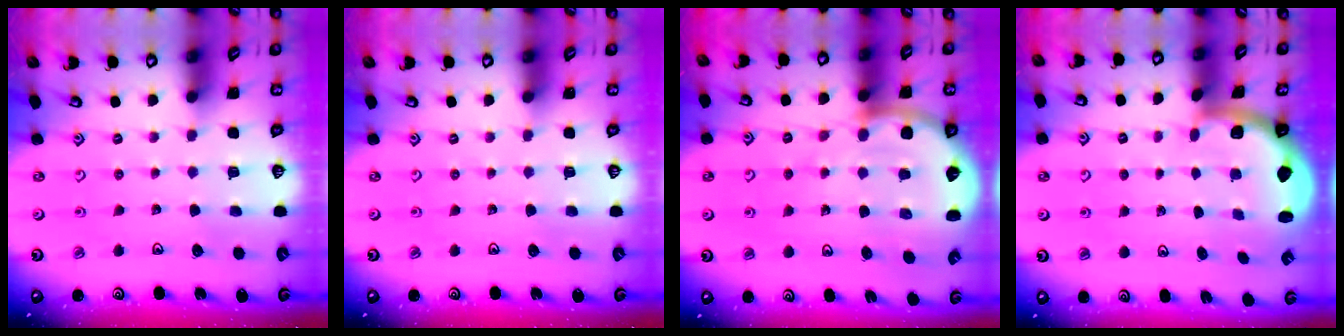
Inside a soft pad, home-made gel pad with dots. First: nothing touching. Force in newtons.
{"total": 0.0}
{"total": 8.6, "press": 8.4, "slide": 1.8}
{"total": 2.0, "press": 2.0, "slide": 0.5}